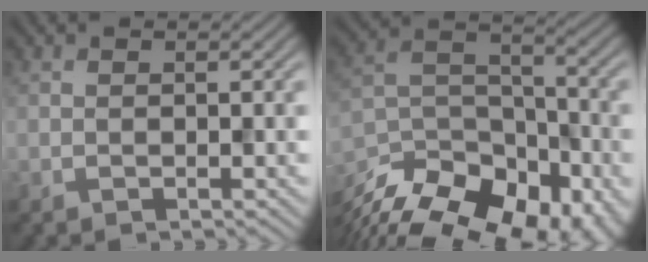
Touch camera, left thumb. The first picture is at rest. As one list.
[{"total": 19.1, "force": [-14.6, 9.0, 8.2], "torque": [-0.174, -0.046, -0.217]}]